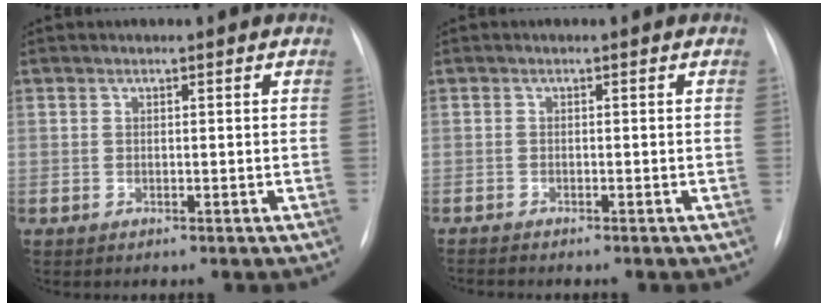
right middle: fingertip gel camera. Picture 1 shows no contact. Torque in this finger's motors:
{"motor_torque": [0.74, -0.86, 0.08, 0.02]}